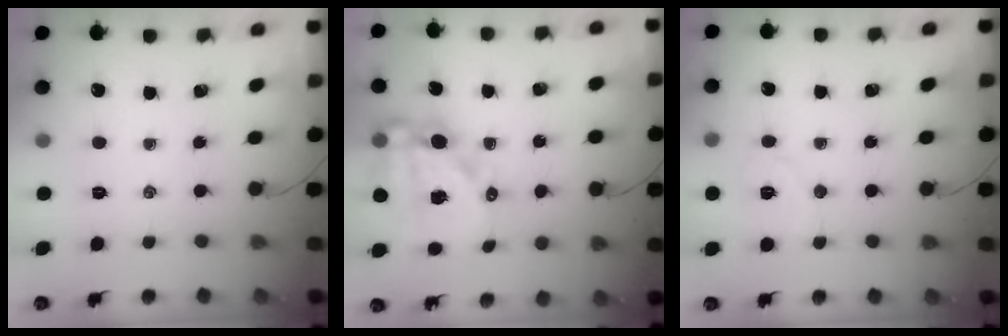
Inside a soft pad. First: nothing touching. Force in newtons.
{"total": 15.7, "press": 15.3, "slide": 3.6}
{"total": 6.5, "press": 6.4, "slide": 1.0}